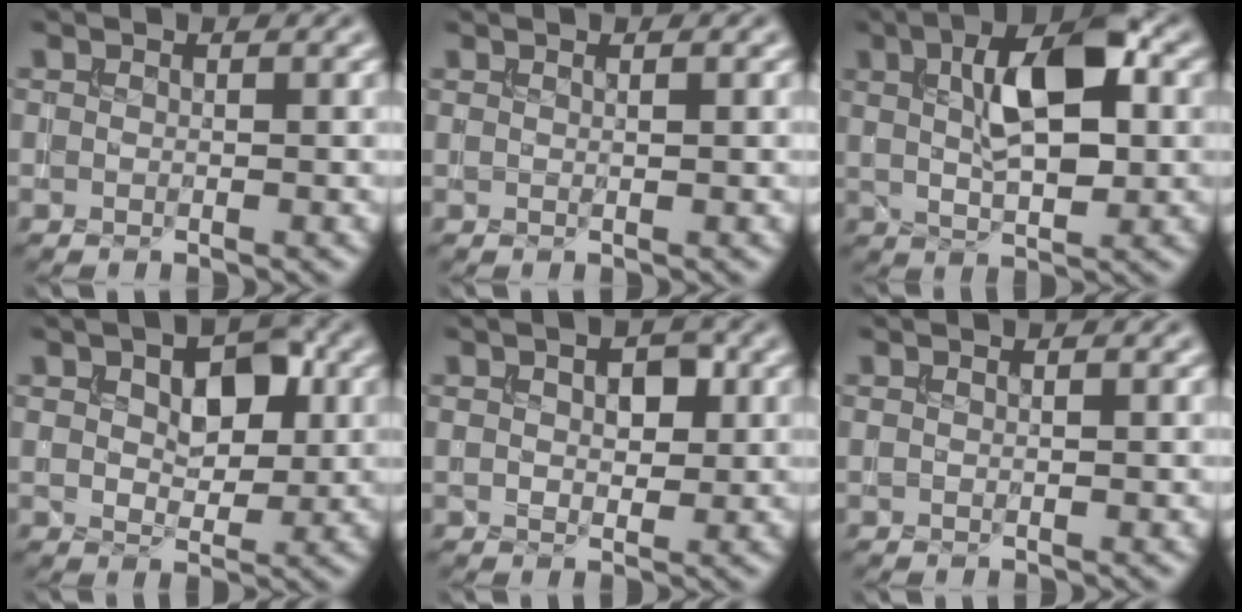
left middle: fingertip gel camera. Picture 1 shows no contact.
{"total": 0.8, "force": [0.5, 0.2, 0.6], "torque": [-0.006, 0.001, 0.003]}
{"total": 8.0, "force": [2.2, 3.3, 7.0], "torque": [-0.118, 0.010, 0.036]}
{"total": 5.4, "force": [1.6, 3.2, 4.1], "torque": [-0.067, 0.002, 0.023]}
{"total": 3.2, "force": [1.0, 1.8, 2.4], "torque": [-0.036, 0.003, 0.019]}
{"total": 0.6, "force": [0.3, 0.1, 0.5], "torque": [-0.011, 0.001, 0.004]}